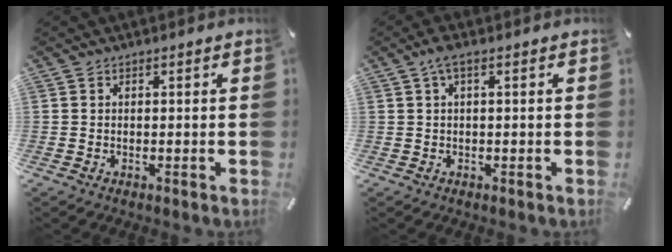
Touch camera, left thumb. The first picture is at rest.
{"total": 2.4, "force": [0.5, 0.6, 2.3], "torque": [-0.045, 0.003, 0.008]}